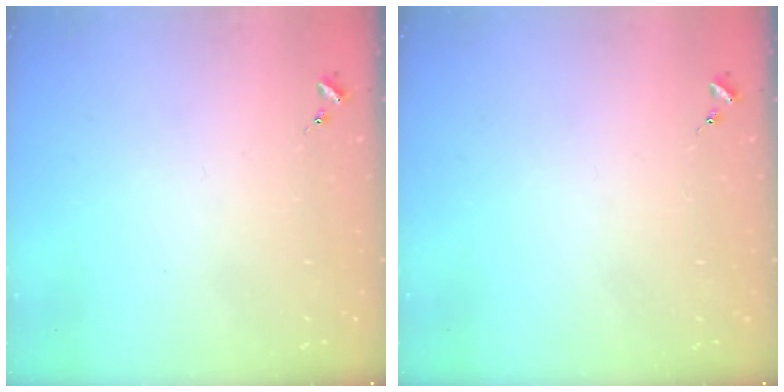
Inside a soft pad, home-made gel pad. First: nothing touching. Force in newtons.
{"total": 0.0}